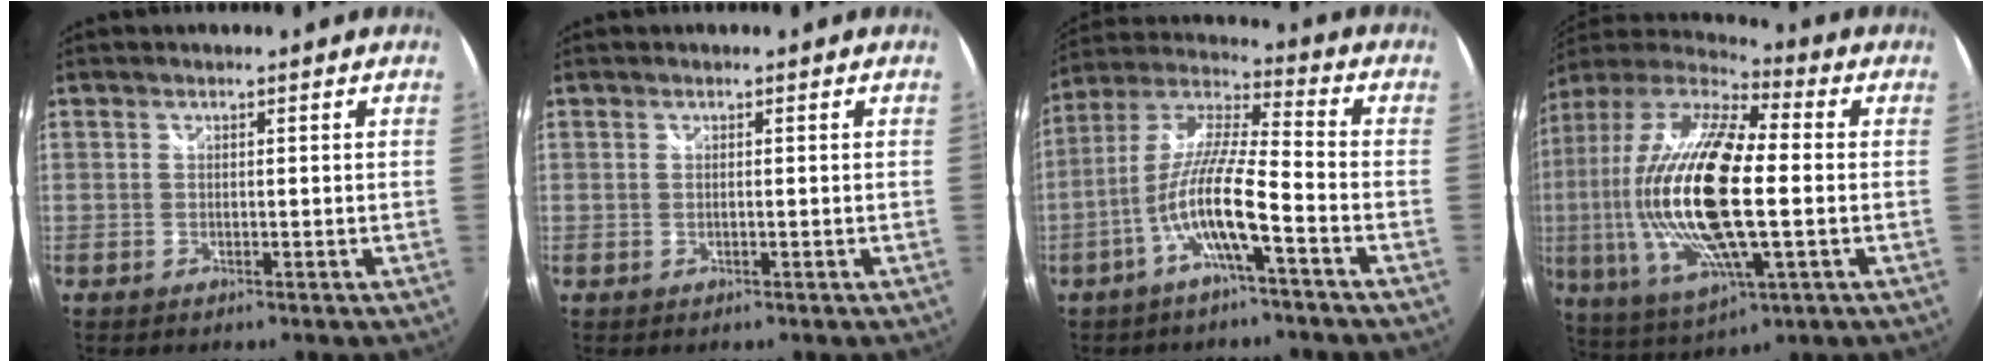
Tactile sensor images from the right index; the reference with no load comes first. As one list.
[{"total": 0.0}, {"total": 10.8, "force": [-4.9, 0.8, 9.6], "torque": [-0.198, 0.004, -0.094]}, {"total": 24.3, "force": [-0.3, 7.7, 23.0], "torque": [-0.444, -0.011, -0.015]}]